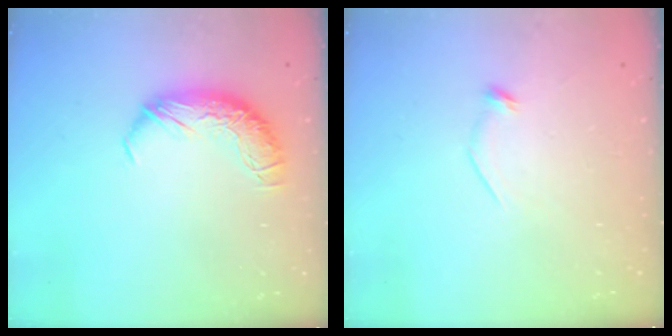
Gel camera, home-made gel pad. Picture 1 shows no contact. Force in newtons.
{"total": 7.9, "press": 7.9, "slide": 0.9}